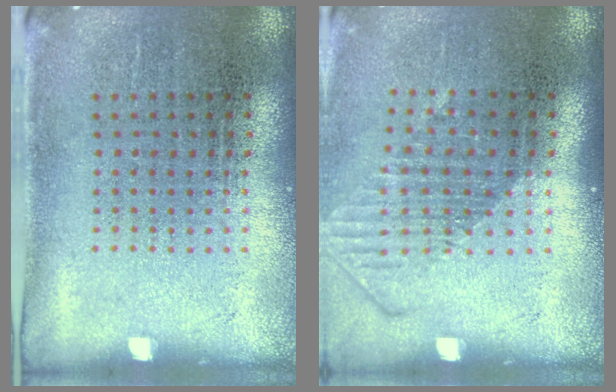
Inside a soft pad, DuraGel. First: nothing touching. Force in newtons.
{"total": 1.5, "press": 1.2, "slide": 1.0}